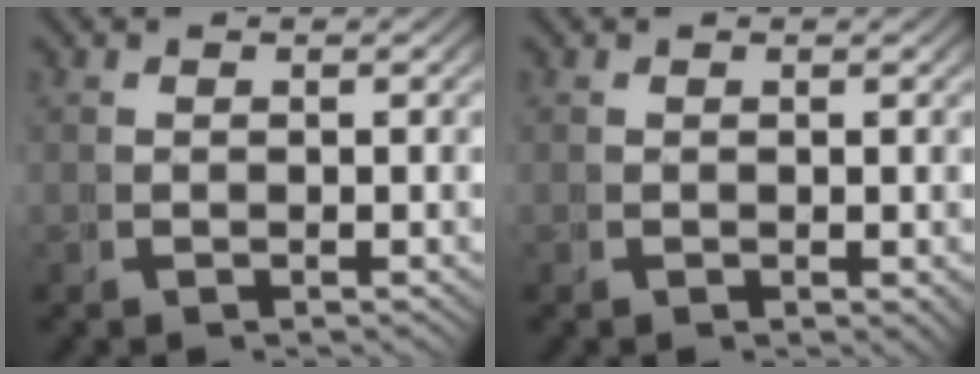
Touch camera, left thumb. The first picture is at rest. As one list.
[{"total": 0.6, "force": [0.1, 0.4, 0.5], "torque": [-0.007, -0.006, 0.005]}]